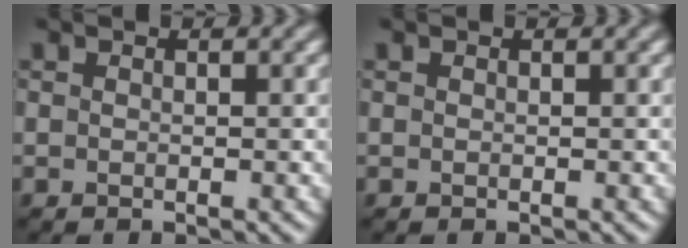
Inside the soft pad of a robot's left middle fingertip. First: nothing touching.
{"total": 0.0}